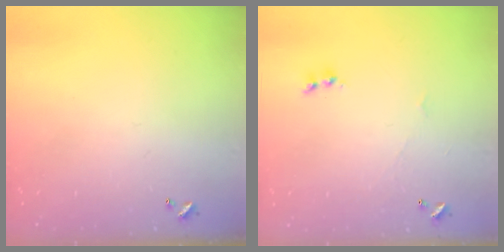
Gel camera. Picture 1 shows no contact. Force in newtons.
{"total": 1.6, "press": 1.5, "slide": 0.4}